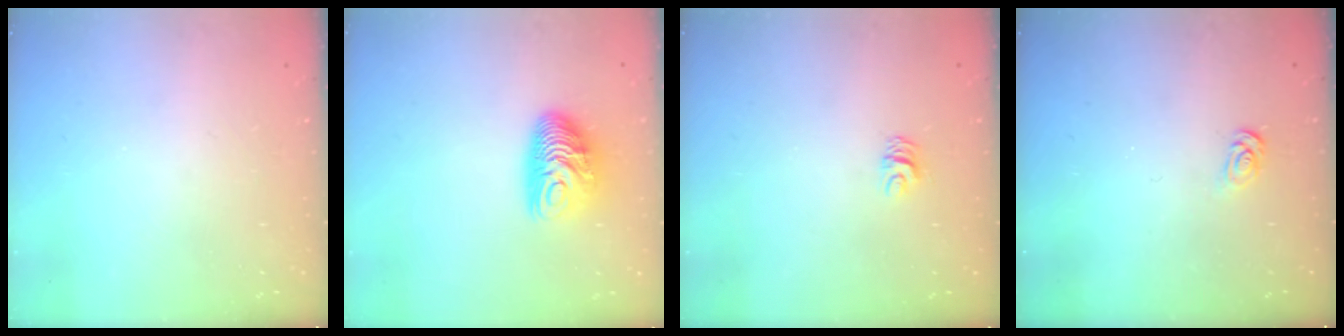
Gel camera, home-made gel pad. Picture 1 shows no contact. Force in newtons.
{"total": 9.8, "press": 9.8, "slide": 0.3}
{"total": 5.1, "press": 5.0, "slide": 0.3}
{"total": 2.6, "press": 2.6, "slide": 0.3}